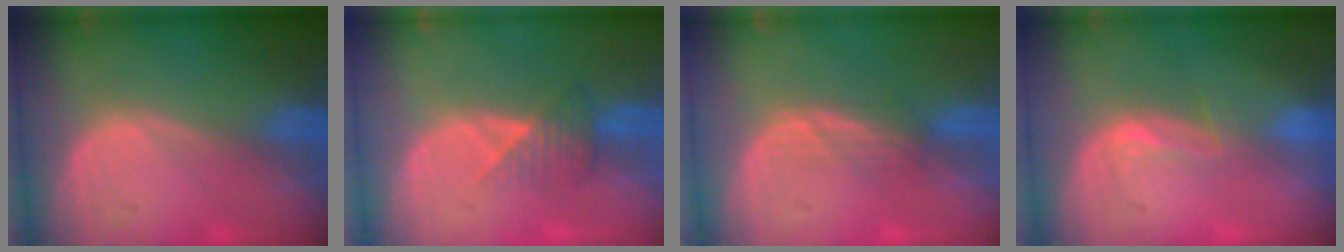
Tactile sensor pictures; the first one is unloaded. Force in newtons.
{"total": 3.3, "press": 3.1, "slide": 1.3}
{"total": 2.5, "press": 2.3, "slide": 0.9}
{"total": 2.6, "press": 2.0, "slide": 1.6}